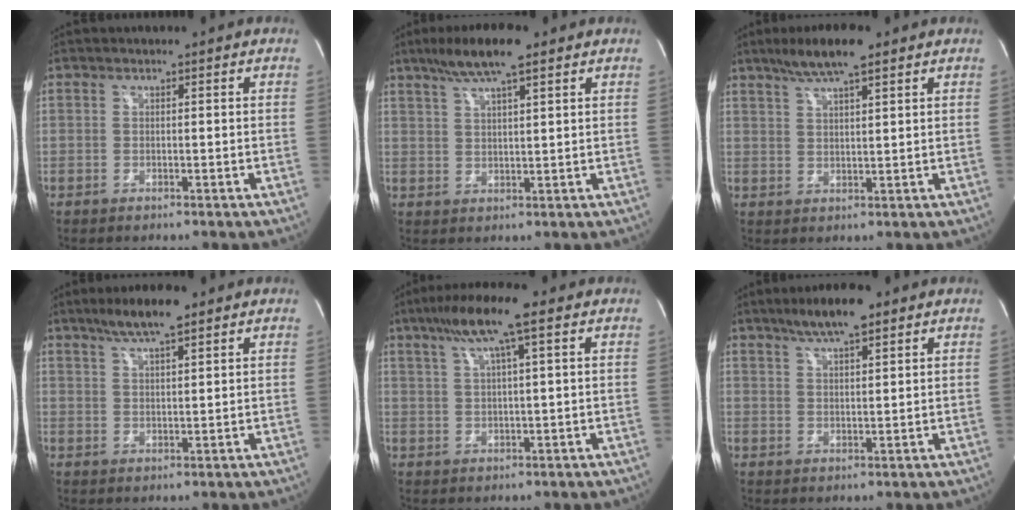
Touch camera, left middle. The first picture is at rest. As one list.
[{"total": 8.2, "force": [5.6, 1.0, 5.9], "torque": [-0.110, 0.016, 0.096]}, {"total": 7.4, "force": [5.3, 0.9, 5.1], "torque": [-0.096, 0.013, 0.091]}, {"total": 6.7, "force": [4.8, 0.8, 4.6], "torque": [-0.086, 0.009, 0.084]}, {"total": 8.9, "force": [5.0, 0.2, 7.3], "torque": [-0.136, 0.024, 0.087]}, {"total": 7.1, "force": [5.0, 1.2, 4.8], "torque": [-0.090, 0.008, 0.086]}]